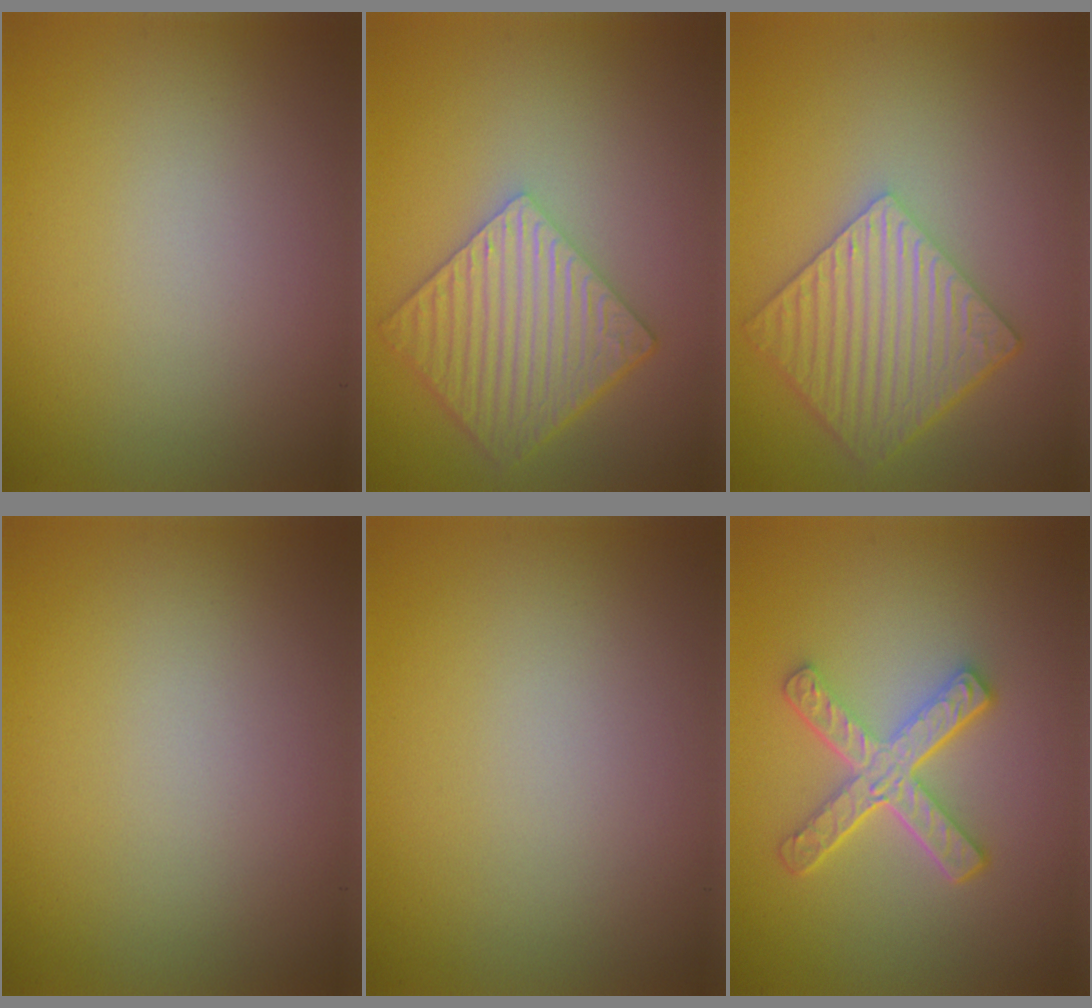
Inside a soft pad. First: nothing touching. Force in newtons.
{"total": 6.2, "press": 4.5, "slide": 4.3}
{"total": 6.2, "press": 4.5, "slide": 4.3}
{"total": 0.0}
{"total": 0.0}
{"total": 5.0, "press": 3.6, "slide": 3.5}